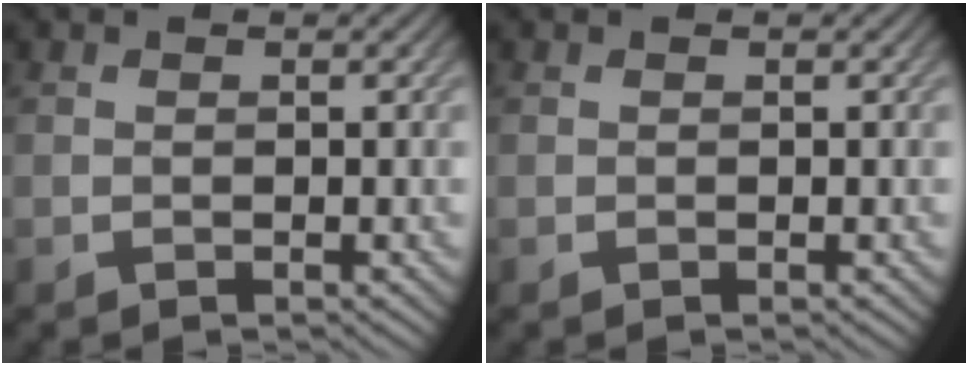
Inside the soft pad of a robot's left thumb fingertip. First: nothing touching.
{"total": 0.0}